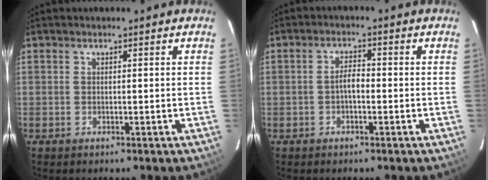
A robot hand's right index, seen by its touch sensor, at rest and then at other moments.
{"total": 2.4, "force": [-0.8, 1.0, 2.1], "torque": [-0.041, 0.009, -0.015]}